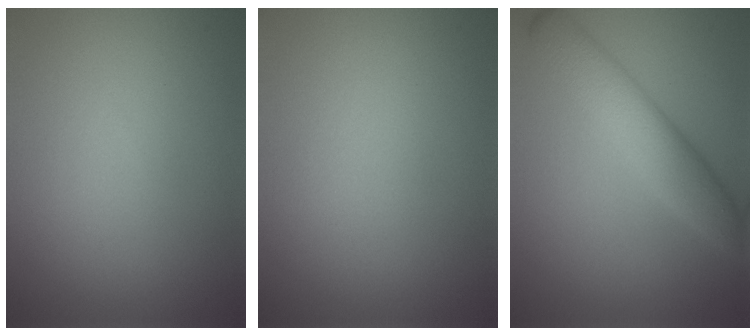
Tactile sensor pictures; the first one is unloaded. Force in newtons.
{"total": 0.0}
{"total": 5.0, "press": 5.0, "slide": 0.1}